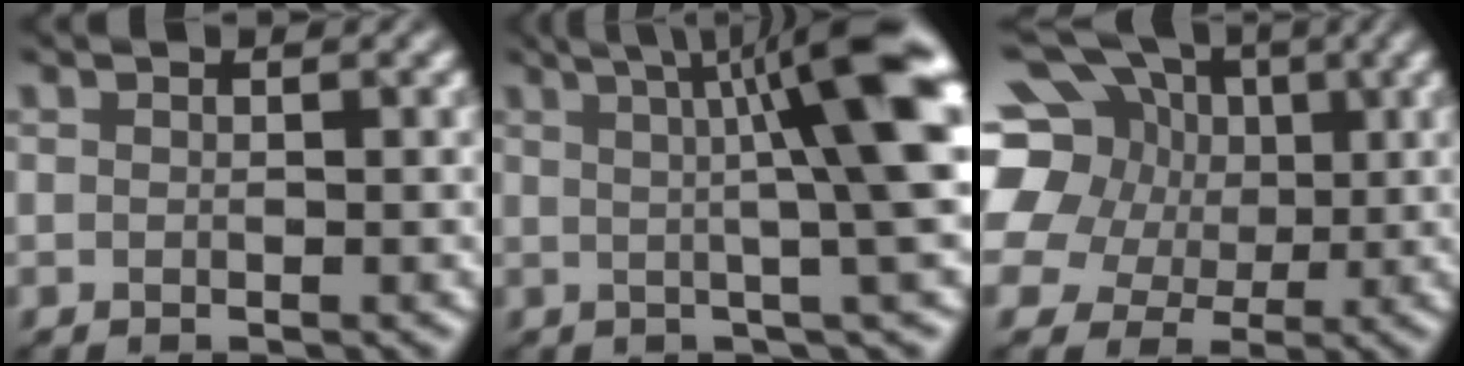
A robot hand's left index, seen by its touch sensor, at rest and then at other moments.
{"total": 10.7, "force": [2.1, 2.0, 10.3], "torque": [-0.102, 0.014, 0.020]}
{"total": 17.1, "force": [4.4, 14.5, 8.0], "torque": [-0.190, 0.039, 0.054]}